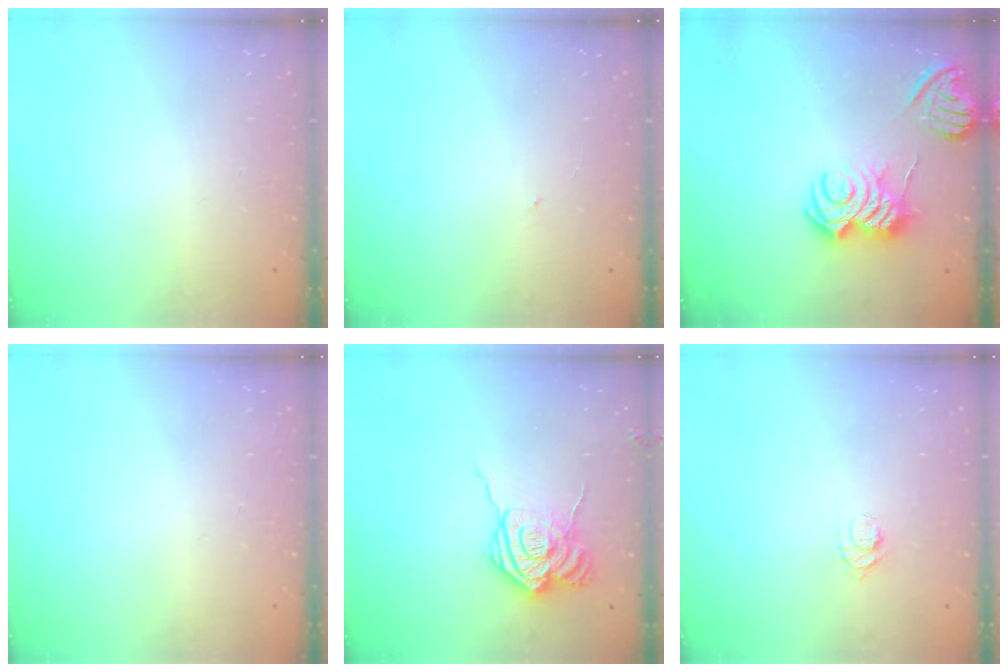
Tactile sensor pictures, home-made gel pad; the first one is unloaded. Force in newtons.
{"total": 0.6, "press": 0.6, "slide": 0.1}
{"total": 8.2, "press": 8.2, "slide": 0.9}
{"total": 0.0}
{"total": 13.9, "press": 13.8, "slide": 1.5}
{"total": 4.7, "press": 4.7, "slide": 0.5}